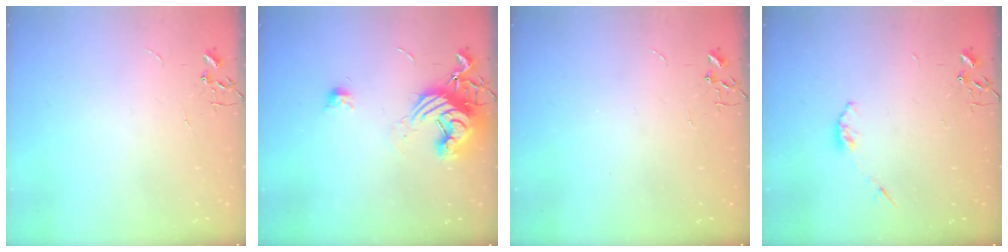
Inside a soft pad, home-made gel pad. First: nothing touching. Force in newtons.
{"total": 12.9, "press": 12.9, "slide": 1.2}
{"total": 0.0}
{"total": 3.4, "press": 3.4, "slide": 0.4}